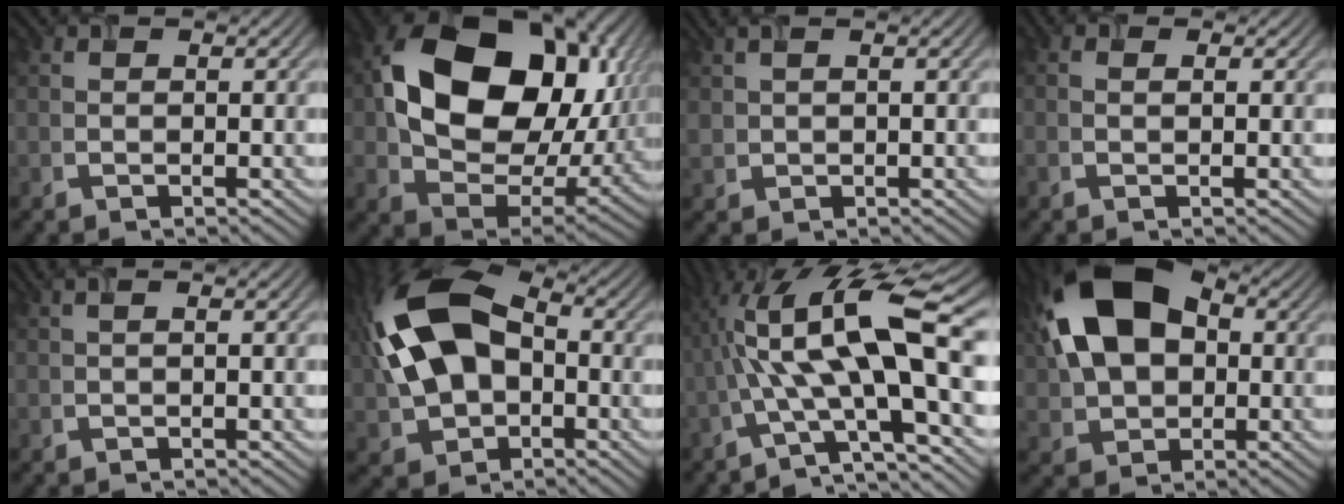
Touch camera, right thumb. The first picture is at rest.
{"total": 19.6, "force": [4.4, 14.1, 12.9], "torque": [-0.262, -0.027, 0.115]}
{"total": 2.7, "force": [1.3, 1.2, 2.0], "torque": [-0.054, 0.010, 0.030]}
{"total": 0.0}
{"total": 1.9, "force": [0.7, 0.5, 1.7], "torque": [-0.019, 0.005, -0.003]}
{"total": 16.0, "force": [0.5, 10.6, 12.0], "torque": [-0.266, 0.009, -0.004]}
{"total": 14.9, "force": [-0.2, 4.2, 14.3], "torque": [-0.246, 0.015, -0.006]}
{"total": 14.9, "force": [2.7, 10.1, 10.7], "torque": [-0.219, 0.018, 0.038]}